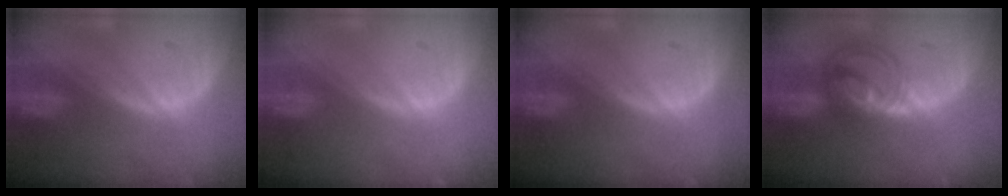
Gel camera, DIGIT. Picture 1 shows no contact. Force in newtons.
{"total": 0.0}
{"total": 0.0}
{"total": 5.8, "press": 5.8, "slide": 0.3}